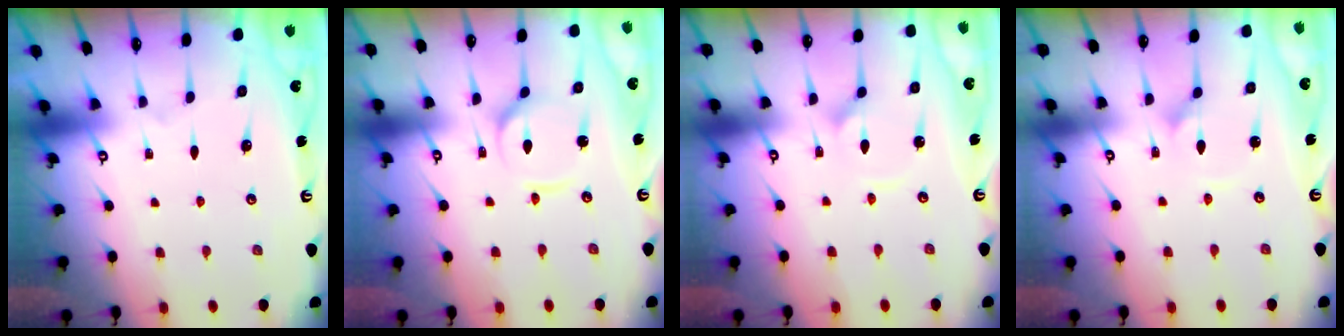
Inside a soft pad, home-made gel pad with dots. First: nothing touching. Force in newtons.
{"total": 5.0, "press": 4.9, "slide": 0.5}
{"total": 3.1, "press": 3.1, "slide": 0.3}
{"total": 2.0, "press": 2.0, "slide": 0.0}